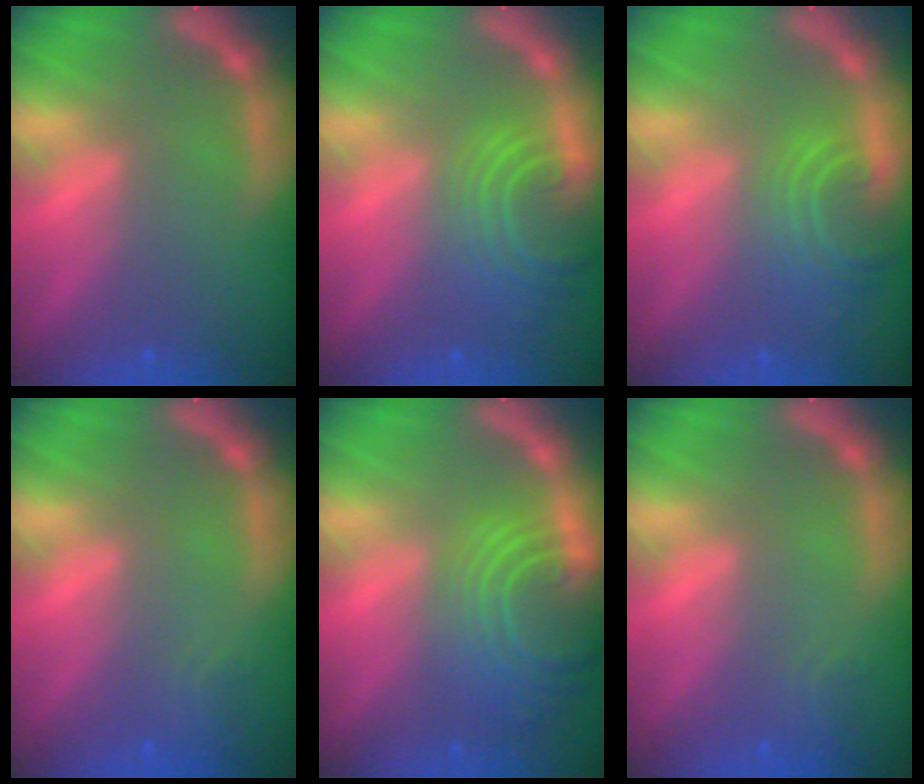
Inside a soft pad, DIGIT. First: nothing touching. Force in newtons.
{"total": 7.0}
{"total": 5.1}
{"total": 1.4}
{"total": 9.5}
{"total": 1.4}